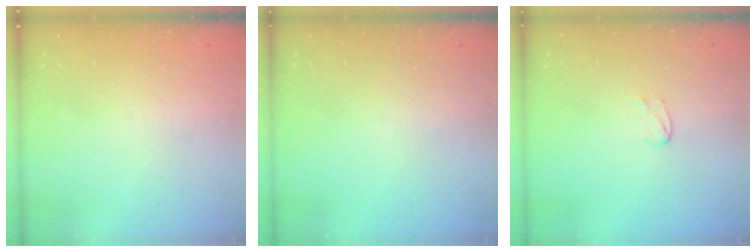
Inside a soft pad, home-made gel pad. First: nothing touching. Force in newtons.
{"total": 0.0}
{"total": 3.1, "press": 3.1, "slide": 0.3}